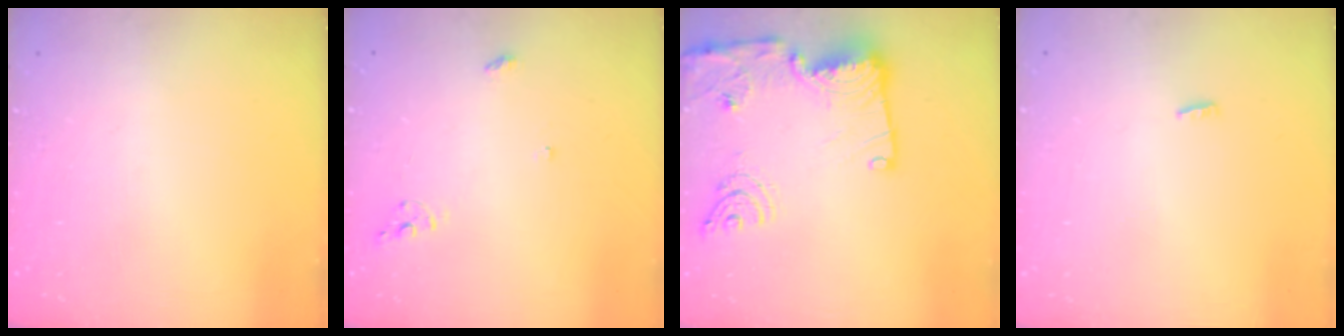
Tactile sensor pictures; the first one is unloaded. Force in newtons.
{"total": 6.2, "press": 6.2, "slide": 0.1}
{"total": 19.2, "press": 19.2, "slide": 1.7}
{"total": 2.3, "press": 2.1, "slide": 0.8}